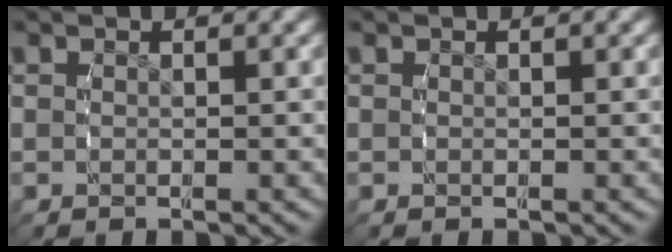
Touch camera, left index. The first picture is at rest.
{"total": 0.0}